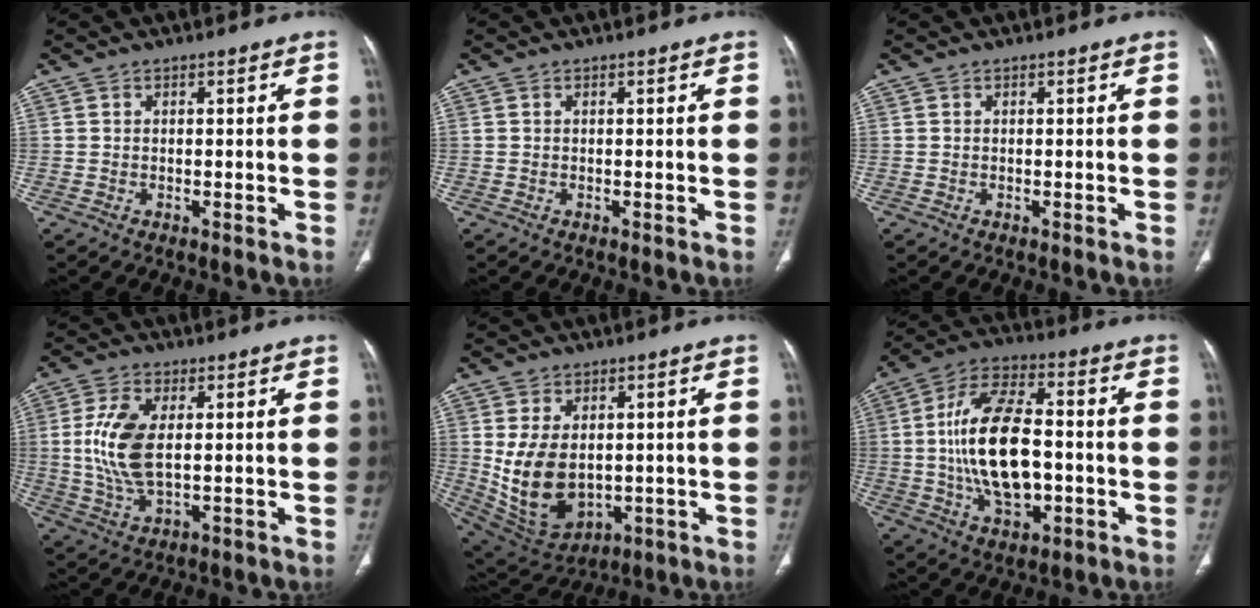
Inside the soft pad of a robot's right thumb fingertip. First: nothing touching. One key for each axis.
{"total": 0.0}
{"total": 0.0}
{"total": 10.7, "fx": 1.2, "fy": 5.3, "fz": 9.2, "tx": -0.201, "ty": -0.008, "tz": 0.029}
{"total": 13.3, "fx": 0.4, "fy": 8.8, "fz": 9.9, "tx": -0.172, "ty": -0.011, "tz": 0.039}
{"total": 18.7, "fx": -1.2, "fy": 9.7, "fz": 15.9, "tx": -0.290, "ty": 0.019, "tz": -0.017}